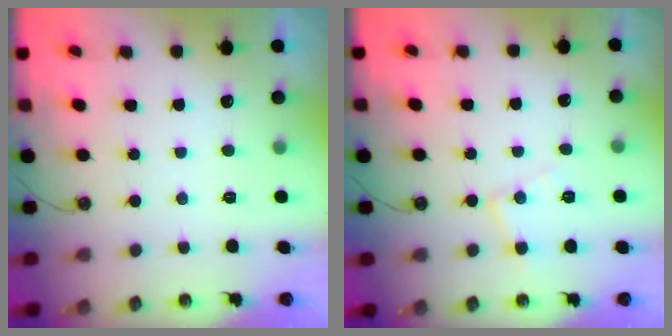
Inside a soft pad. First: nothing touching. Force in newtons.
{"total": 7.9, "press": 7.9, "slide": 0.6}